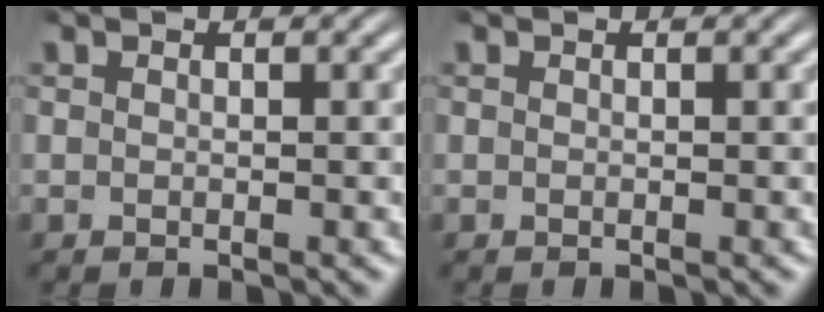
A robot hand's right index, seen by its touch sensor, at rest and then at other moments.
{"total": 0.0}